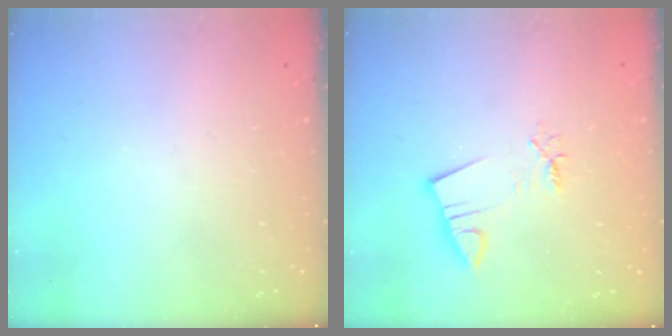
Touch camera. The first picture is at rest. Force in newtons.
{"total": 3.1, "press": 3.0, "slide": 0.4}